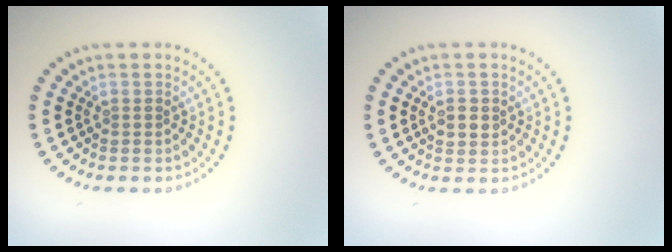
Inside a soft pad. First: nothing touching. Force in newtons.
{"total": 1.5, "press": 1.5, "slide": 0.2}